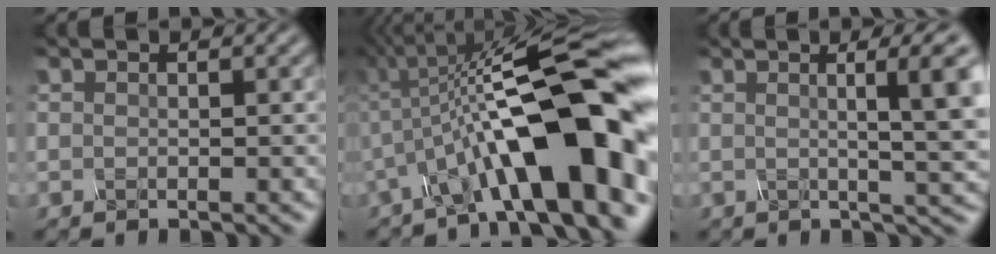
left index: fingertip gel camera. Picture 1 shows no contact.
{"total": 15.0, "force": [-3.3, 4.9, 13.7], "torque": [-0.182, 0.031, -0.061]}
{"total": 8.3, "force": [1.3, 2.1, 7.9], "torque": [-0.072, 0.018, 0.013]}